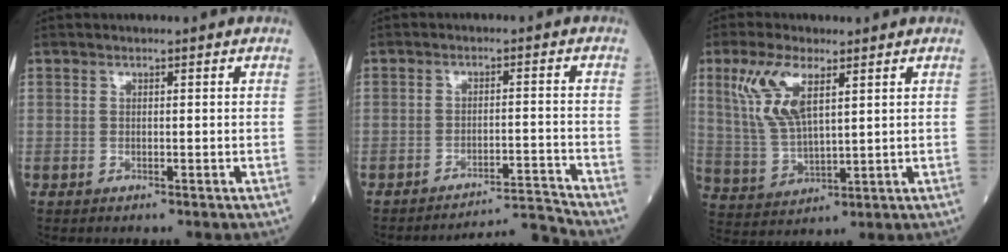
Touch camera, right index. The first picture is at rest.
{"total": 6.7, "force": [-5.8, -3.1, -1.3], "torque": [0.028, 0.010, -0.094]}
{"total": 9.5, "force": [4.4, 3.1, 7.8], "torque": [-0.182, 0.009, 0.097]}